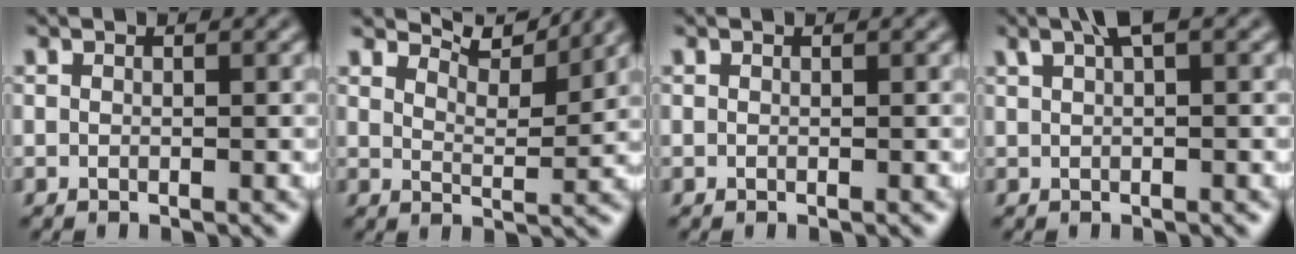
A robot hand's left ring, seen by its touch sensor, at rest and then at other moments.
{"total": 5.5, "force": [5.2, 0.5, 1.6], "torque": [-0.040, 0.005, 0.072]}
{"total": 0.0}
{"total": 2.3, "force": [1.3, 0.4, 1.8], "torque": [-0.030, 0.006, 0.023]}